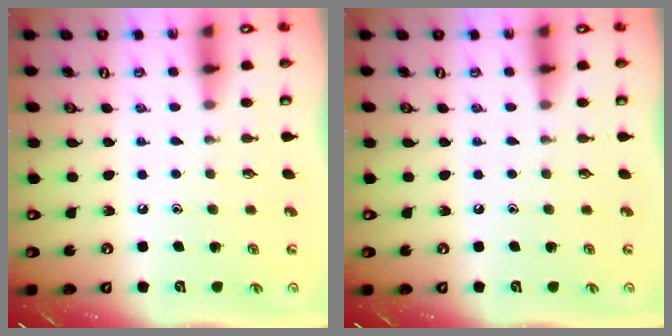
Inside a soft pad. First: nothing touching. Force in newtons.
{"total": 0.0}